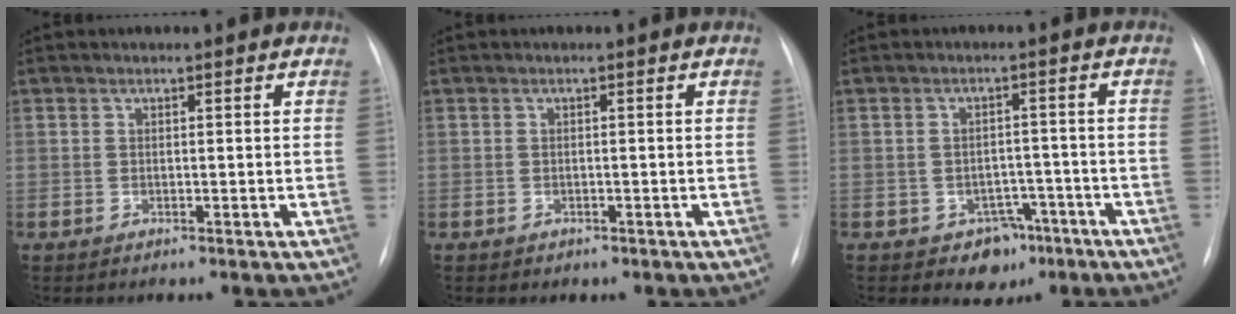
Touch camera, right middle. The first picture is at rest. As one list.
[{"total": 0.8, "force": [-0.4, 0.6, 0.1], "torque": [-0.007, 0.003, -0.003]}, {"total": 4.8, "force": [-2.8, 3.7, 1.3], "torque": [-0.003, 0.017, -0.029]}]